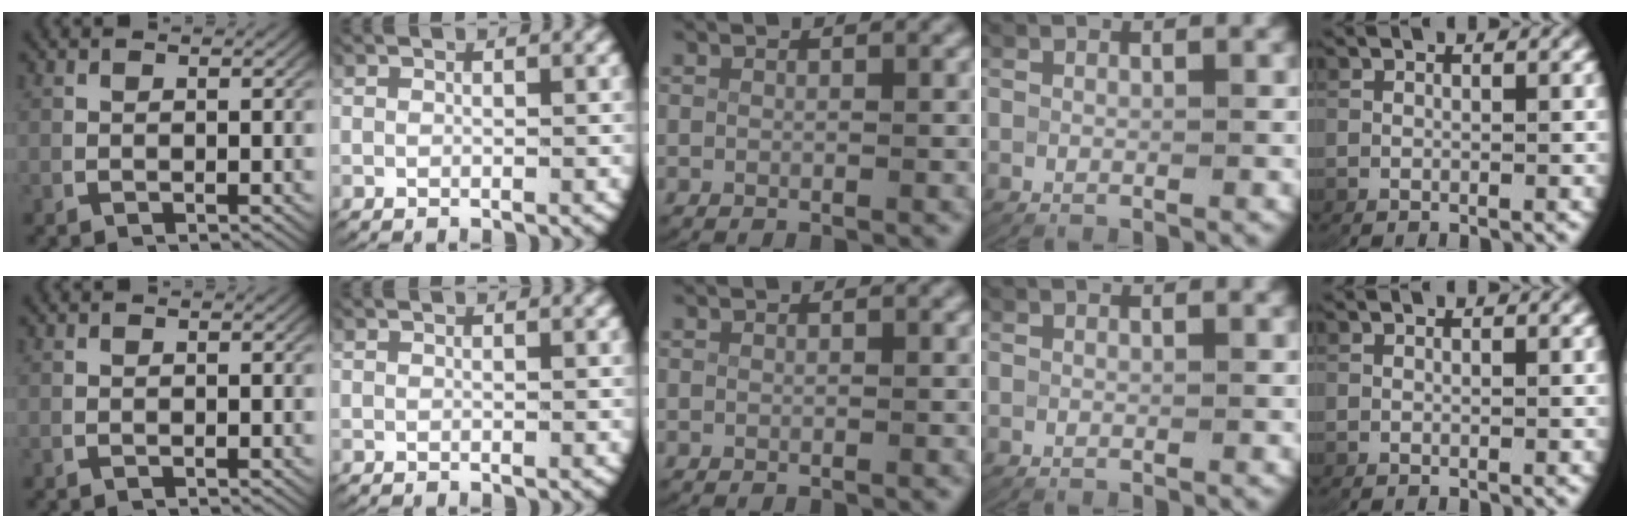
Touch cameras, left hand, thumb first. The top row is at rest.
{}